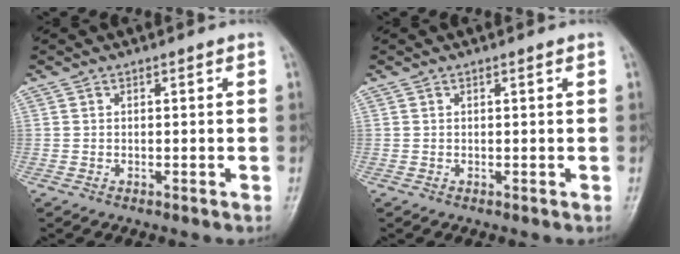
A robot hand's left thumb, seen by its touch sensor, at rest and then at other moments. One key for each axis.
{"total": 0.0}